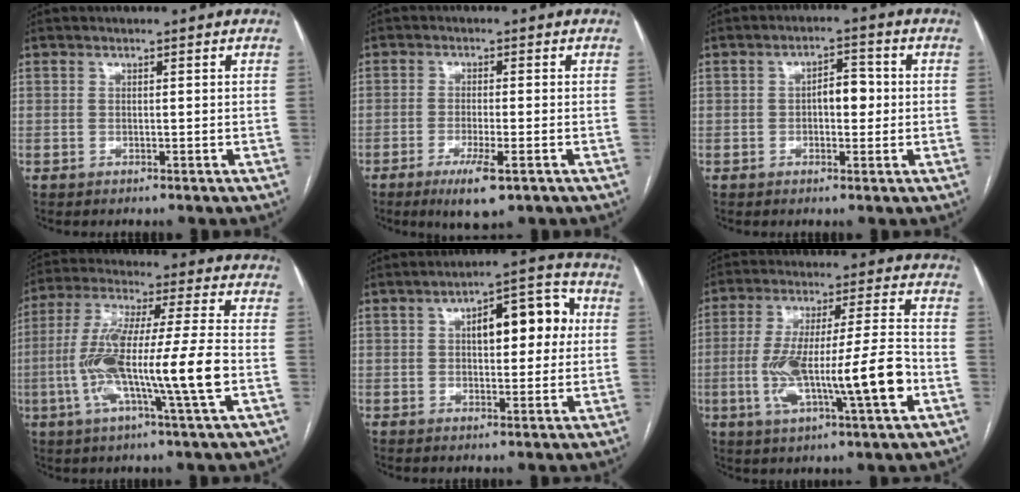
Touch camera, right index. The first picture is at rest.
{"total": 5.9, "force": [-3.1, 0.8, 4.9], "torque": [-0.093, -0.013, -0.048]}
{"total": 4.2, "force": [0.0, 2.2, 3.6], "torque": [-0.055, 0.013, 0.002]}
{"total": 16.3, "force": [-3.2, 0.0, 16.0], "torque": [-0.309, 0.001, -0.063]}
{"total": 10.3, "force": [2.2, 4.1, 9.2], "torque": [-0.125, 0.036, 0.033]}
{"total": 16.1, "force": [-3.9, 1.3, 15.6], "torque": [-0.285, 0.007, -0.060]}